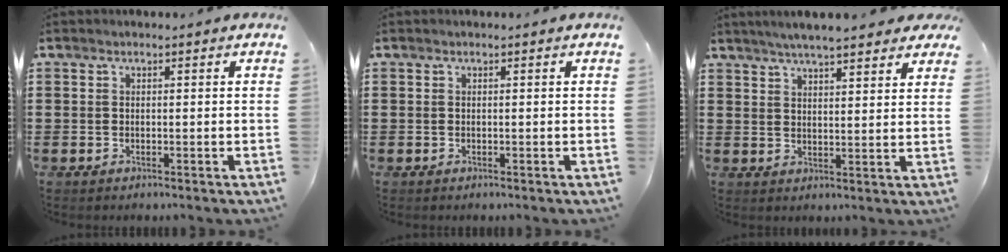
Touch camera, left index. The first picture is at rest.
{"total": 0.0}
{"total": 4.9, "force": [4.5, 0.3, 2.0], "torque": [-0.054, -0.008, 0.079]}